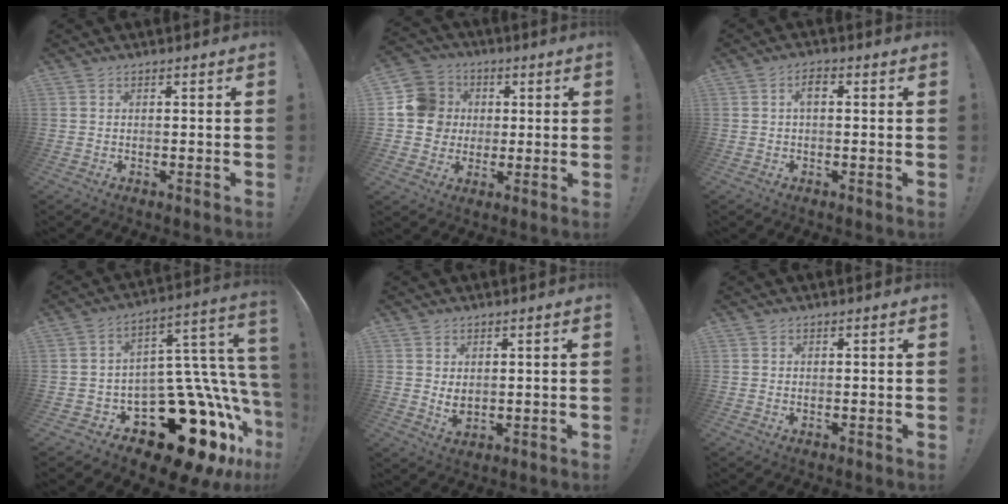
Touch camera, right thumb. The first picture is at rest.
{"total": 12.8, "force": [1.3, 12.0, 4.3], "torque": [-0.061, 0.009, 0.031]}
{"total": 2.9, "force": [0.4, 1.3, 2.6], "torque": [-0.048, 0.009, 0.004]}
{"total": 25.0, "force": [-11.4, 13.3, 17.9], "torque": [-0.197, 0.033, -0.143]}
{"total": 3.7, "force": [1.3, 2.3, 2.5], "torque": [-0.028, -0.010, 0.024]}
{"total": 0.0}